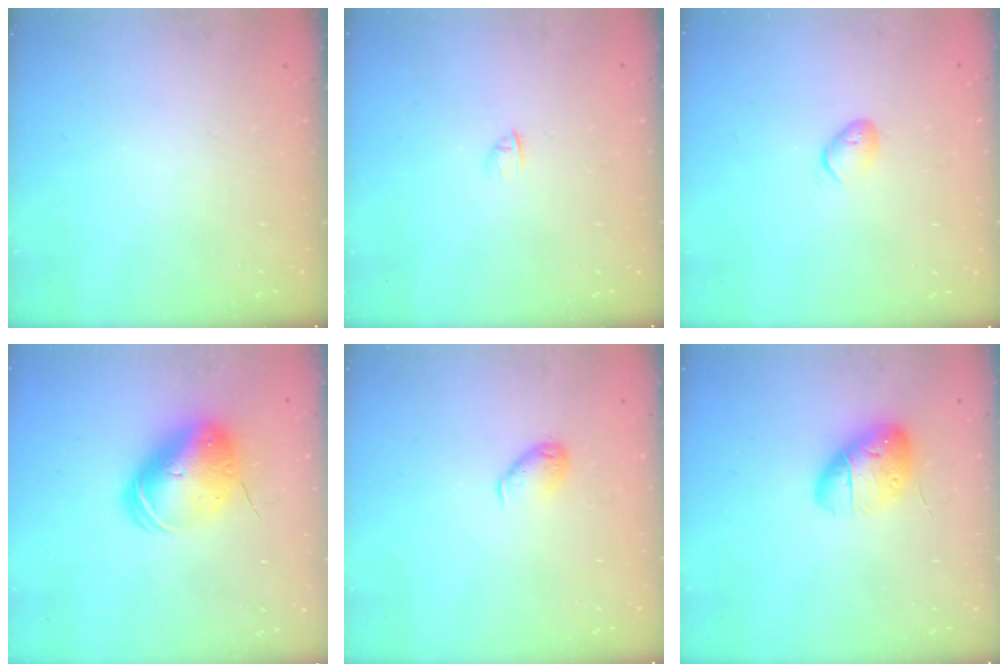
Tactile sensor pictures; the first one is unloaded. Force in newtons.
{"total": 1.6, "press": 1.5, "slide": 0.4}
{"total": 7.0, "press": 6.9, "slide": 1.1}
{"total": 12.5, "press": 12.3, "slide": 2.2}
{"total": 5.8, "press": 5.7, "slide": 0.6}
{"total": 14.8, "press": 14.4, "slide": 3.4}